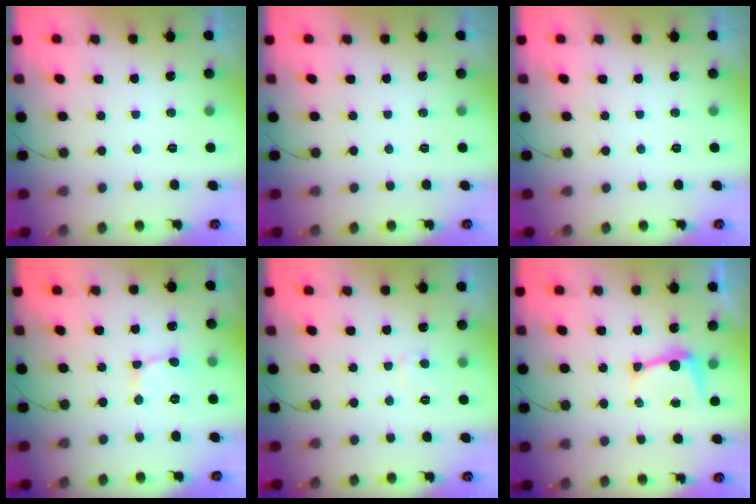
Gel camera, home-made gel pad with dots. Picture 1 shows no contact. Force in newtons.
{"total": 0.0}
{"total": 0.0}
{"total": 2.4, "press": 2.4, "slide": 0.1}
{"total": 3.8, "press": 3.8, "slide": 0.4}
{"total": 6.4, "press": 6.4, "slide": 0.7}